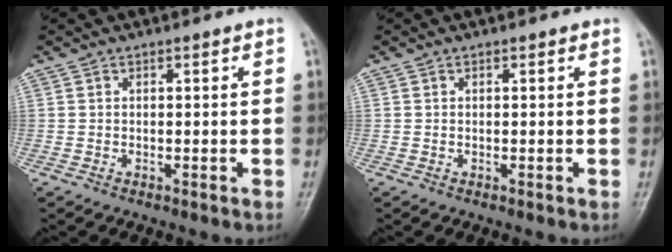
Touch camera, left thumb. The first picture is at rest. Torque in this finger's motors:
{"motor_torque": [0.00, 0.00, -0.09, 0.06, 0.00]}